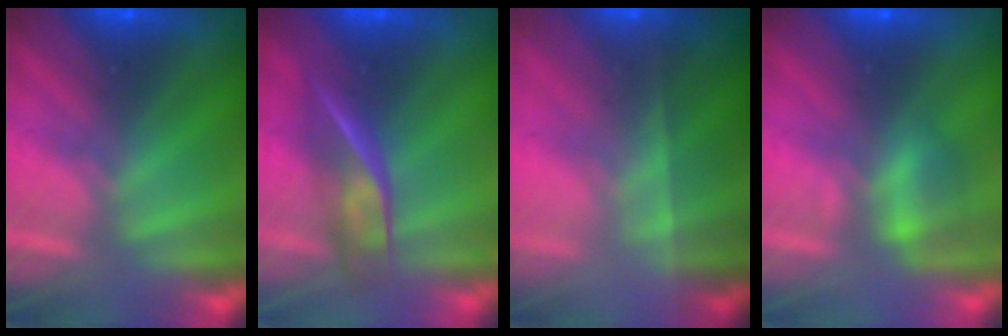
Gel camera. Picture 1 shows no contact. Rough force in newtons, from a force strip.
{"total": 2.4}
{"total": 7.4}
{"total": 2.2}